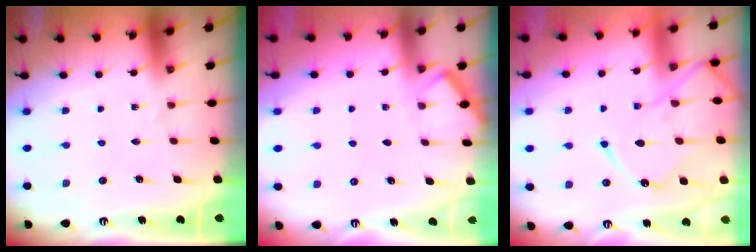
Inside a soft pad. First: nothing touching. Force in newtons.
{"total": 2.7, "press": 2.6, "slide": 0.3}
{"total": 14.0, "press": 14.0, "slide": 0.6}